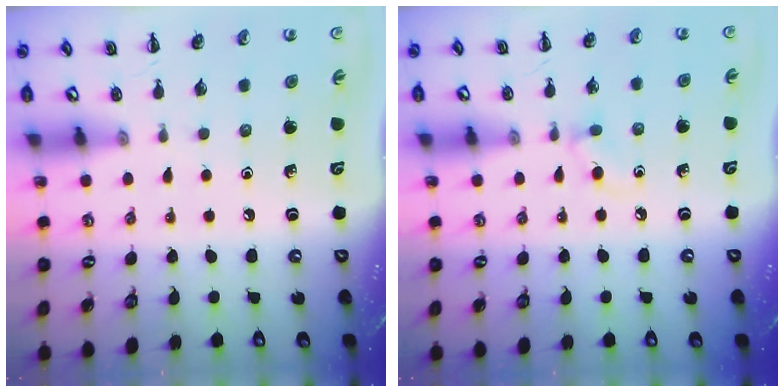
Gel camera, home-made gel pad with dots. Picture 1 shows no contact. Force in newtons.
{"total": 3.5, "press": 3.3, "slide": 1.4}